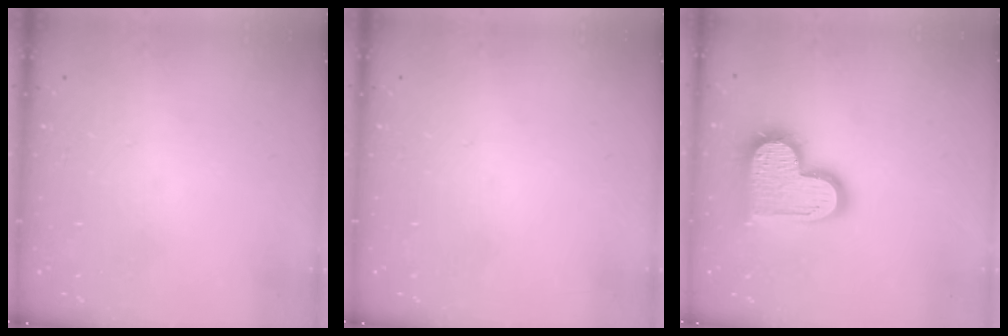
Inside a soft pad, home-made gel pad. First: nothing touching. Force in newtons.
{"total": 0.0}
{"total": 17.9, "press": 17.8, "slide": 1.3}